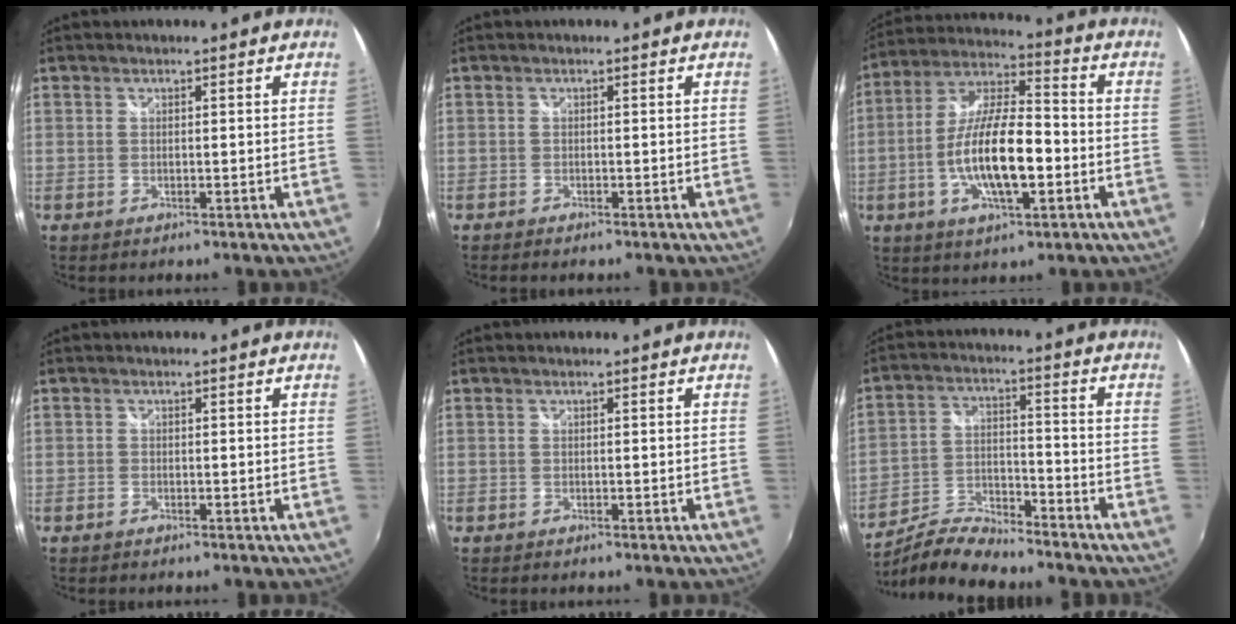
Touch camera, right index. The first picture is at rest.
{"total": 1.3, "force": [-1.1, 0.4, 0.5], "torque": [-0.015, -0.008, -0.020]}
{"total": 15.5, "force": [-3.7, 4.9, 14.3], "torque": [-0.280, -0.001, -0.070]}
{"total": 0.8, "force": [-0.7, 0.4, 0.1], "torque": [-0.005, -0.002, -0.015]}
{"total": 0.0}
{"total": 11.1, "force": [-10.0, 1.9, 4.4], "torque": [-0.095, -0.005, -0.189]}